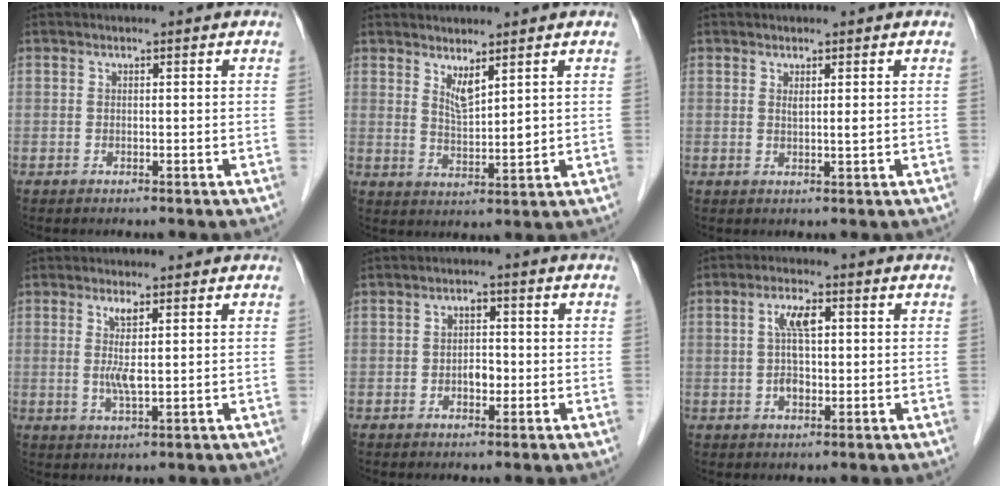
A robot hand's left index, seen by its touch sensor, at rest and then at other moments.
{"total": 3.8, "force": [2.5, 0.5, 2.8], "torque": [-0.057, -0.017, 0.053]}
{"total": 1.3, "force": [0.4, 0.0, 1.2], "torque": [-0.023, -0.003, 0.009]}
{"total": 3.7, "force": [0.7, 0.2, 3.6], "torque": [-0.072, -0.005, 0.016]}
{"total": 2.7, "force": [-0.7, 1.7, 2.0], "torque": [-0.029, 0.008, -0.010]}
{"total": 4.6, "force": [0.6, 1.9, 4.1], "torque": [-0.085, 0.012, 0.011]}